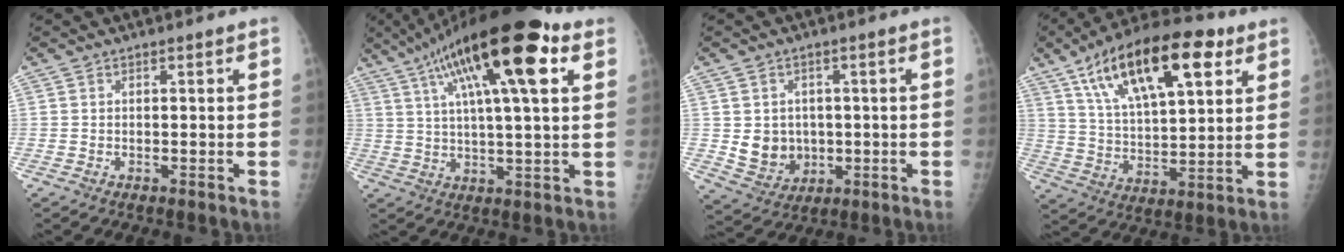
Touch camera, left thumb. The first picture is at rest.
{"total": 23.0, "force": [10.4, 5.9, 19.6], "torque": [-0.324, 0.012, 0.166]}
{"total": 7.8, "force": [-0.1, 6.9, 3.8], "torque": [-0.027, -0.003, 0.016]}
{"total": 23.0, "force": [11.2, 9.5, 17.8], "torque": [-0.278, -0.013, 0.189]}